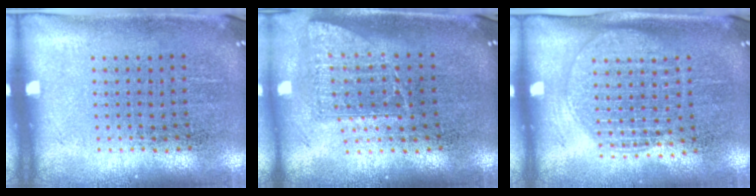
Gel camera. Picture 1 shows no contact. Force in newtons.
{"total": 1.4, "press": 1.1, "slide": 0.9}
{"total": 1.6, "press": 1.4, "slide": 0.8}